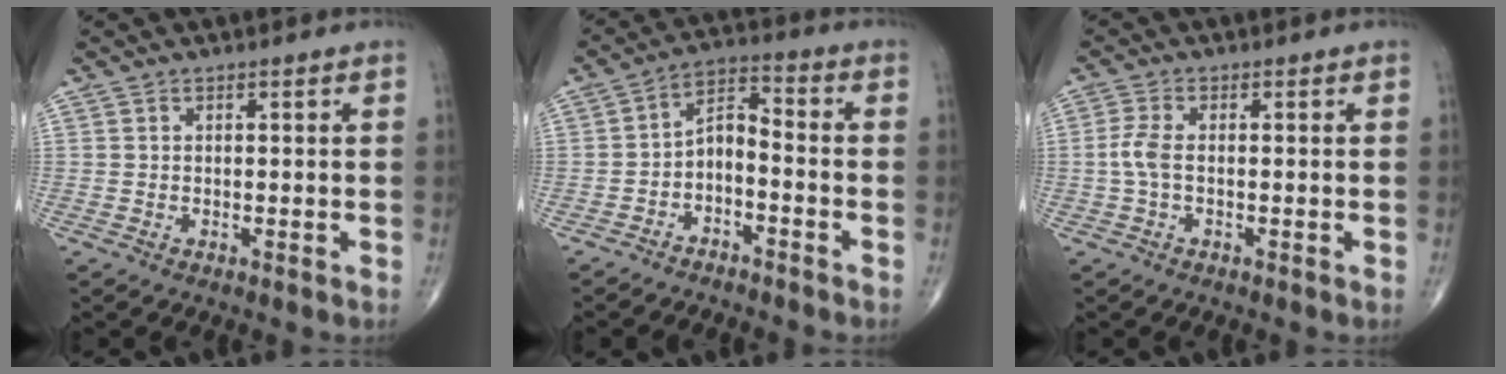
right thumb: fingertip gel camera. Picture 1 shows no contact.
{"total": 6.3, "force": [-3.3, 3.1, 4.4], "torque": [-0.071, 0.050, -0.065]}
{"total": 3.3, "force": [-0.4, 1.3, 3.0], "torque": [-0.080, 0.001, -0.014]}